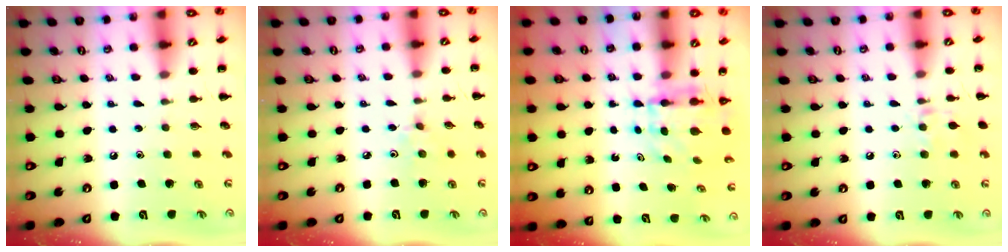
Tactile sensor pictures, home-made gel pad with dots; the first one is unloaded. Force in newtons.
{"total": 2.0, "press": 1.9, "slide": 0.7}
{"total": 4.6, "press": 4.5, "slide": 0.5}
{"total": 7.2, "press": 7.1, "slide": 1.5}